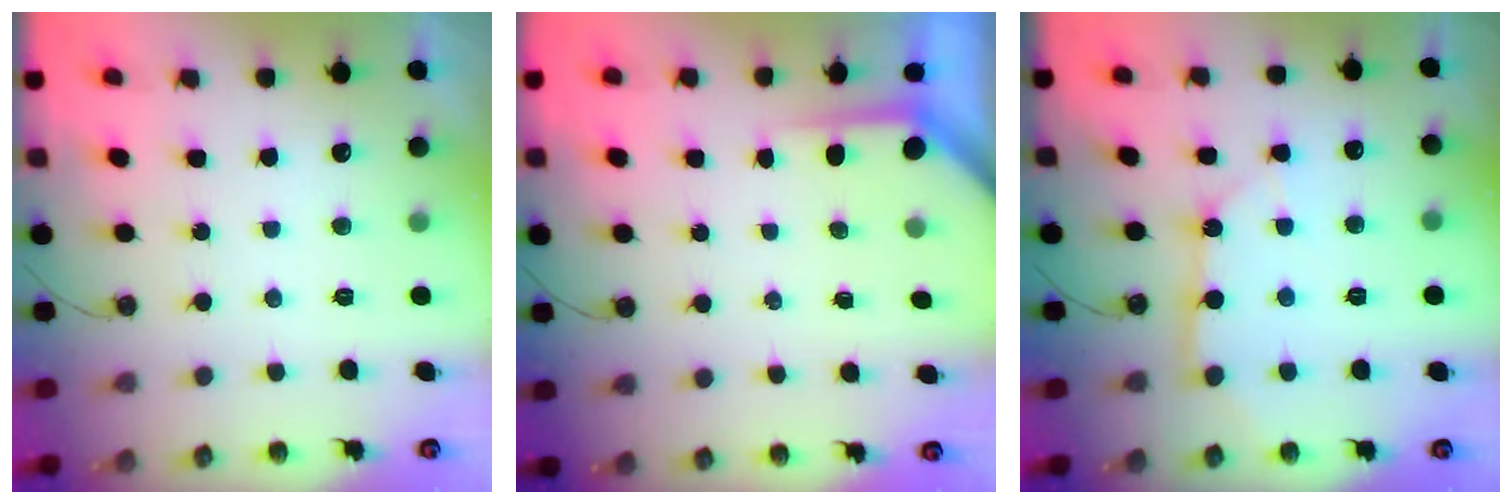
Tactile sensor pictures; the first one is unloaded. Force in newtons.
{"total": 3.6, "press": 3.6, "slide": 0.3}
{"total": 10.4, "press": 10.3, "slide": 1.4}